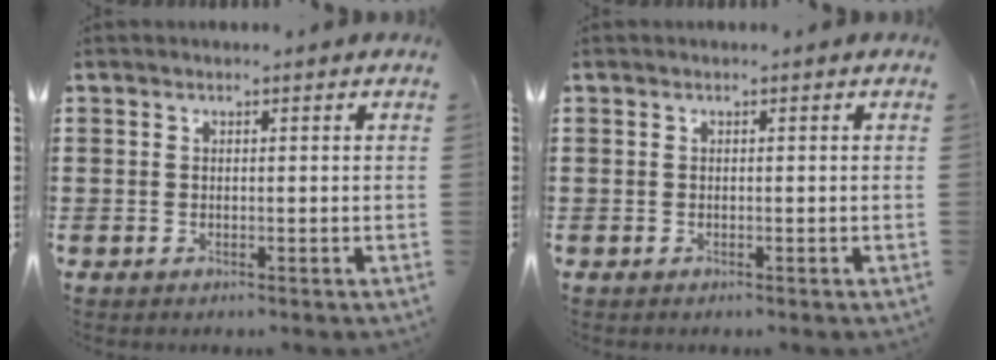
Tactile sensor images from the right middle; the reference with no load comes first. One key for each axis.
{"total": 0.0}